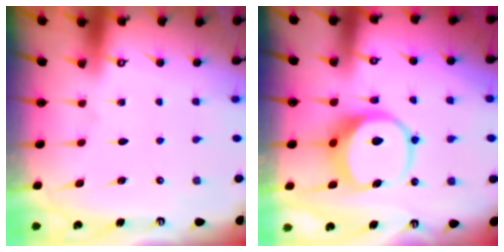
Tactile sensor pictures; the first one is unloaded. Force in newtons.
{"total": 8.6, "press": 8.5, "slide": 1.4}